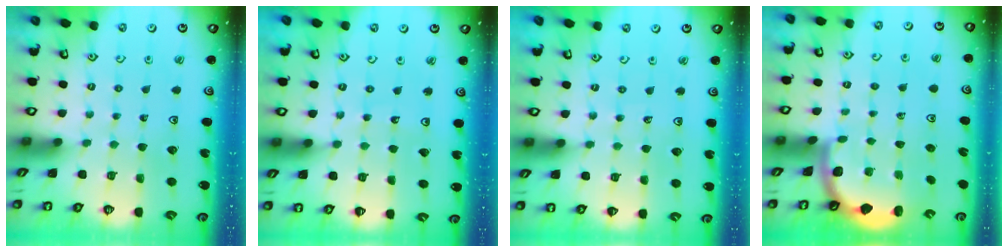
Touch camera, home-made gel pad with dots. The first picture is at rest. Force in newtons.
{"total": 2.9, "press": 2.9, "slide": 0.3}
{"total": 4.5, "press": 4.5, "slide": 0.7}
{"total": 1.7, "press": 1.7, "slide": 0.1}